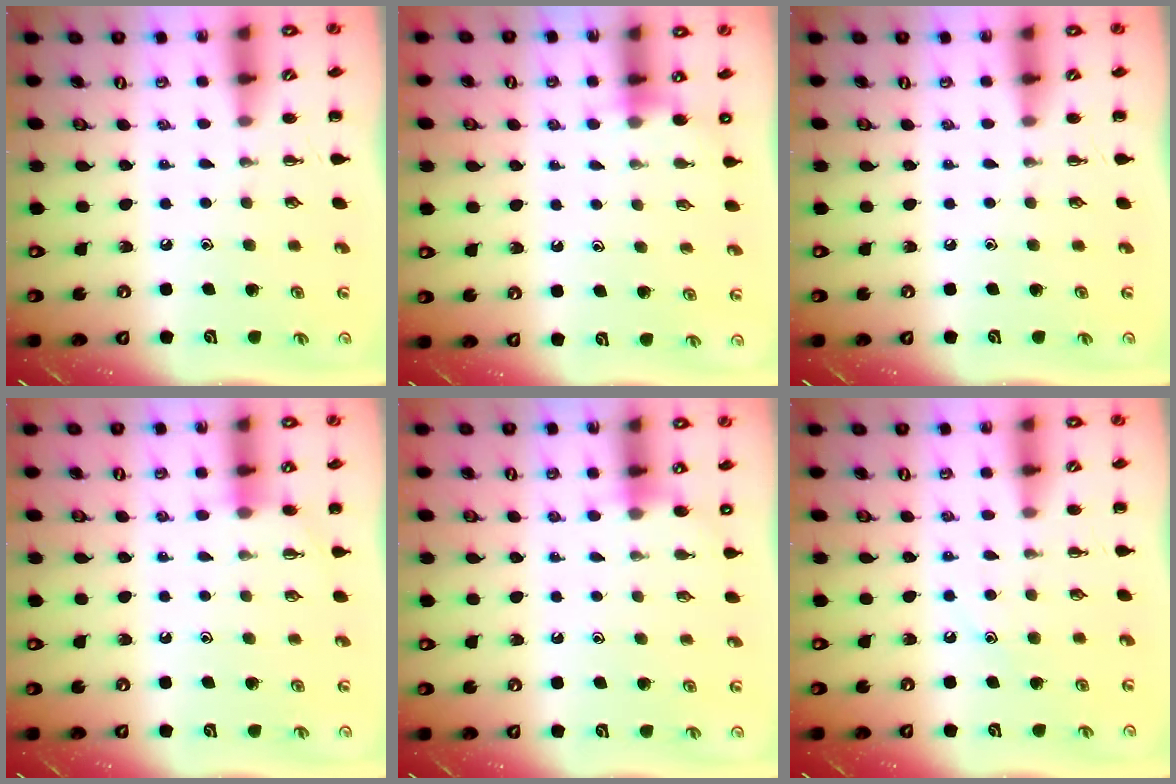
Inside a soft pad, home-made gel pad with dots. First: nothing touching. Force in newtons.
{"total": 4.2, "press": 4.1, "slide": 1.0}
{"total": 0.0}
{"total": 4.5, "press": 4.3, "slide": 1.3}
{"total": 5.2, "press": 5.0, "slide": 1.3}
{"total": 8.4, "press": 8.3, "slide": 1.2}